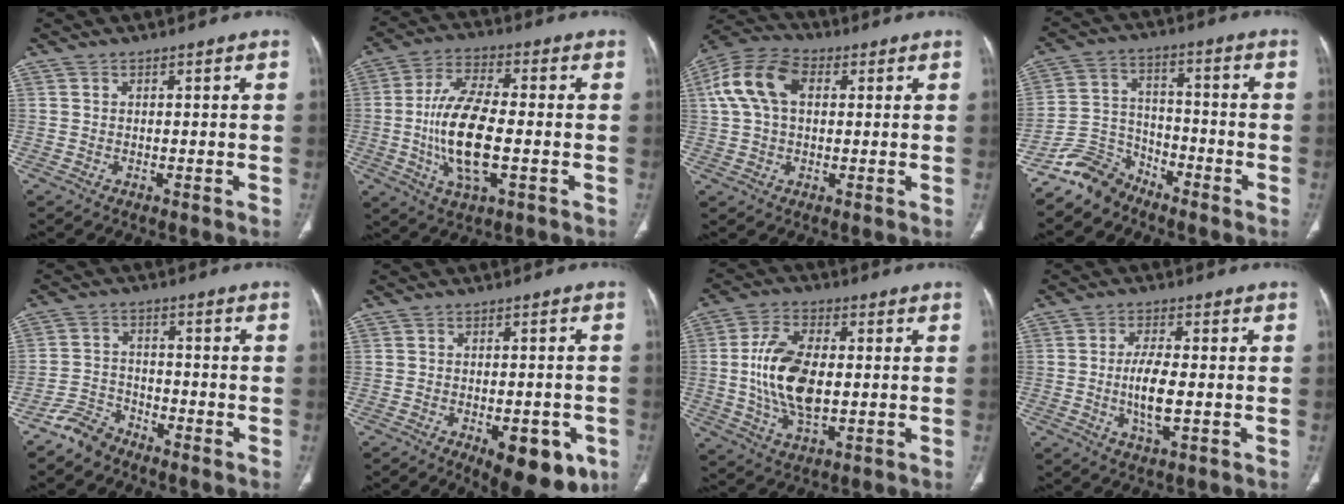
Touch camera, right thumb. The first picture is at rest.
{"total": 14.7, "force": [-2.1, 5.8, 13.4], "torque": [-0.269, 0.007, -0.040]}
{"total": 12.1, "force": [2.8, 7.8, 8.8], "torque": [-0.177, 0.030, 0.045]}
{"total": 8.0, "force": [-6.9, 3.9, 1.0], "torque": [-0.006, 0.059, -0.143]}
{"total": 4.9, "force": [-4.3, 2.2, 0.8], "torque": [-0.012, 0.024, -0.089]}
{"total": 12.0, "force": [-5.4, 5.3, 9.3], "torque": [-0.098, 0.007, -0.063]}
{"total": 13.8, "force": [-0.2, 7.4, 11.7], "torque": [-0.227, 0.002, -0.001]}
{"total": 7.0, "force": [-1.0, 2.4, 6.4], "torque": [-0.131, -0.004, -0.020]}